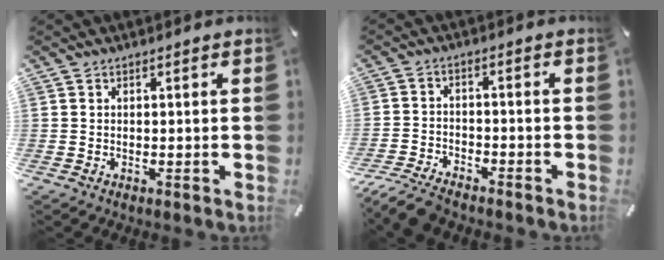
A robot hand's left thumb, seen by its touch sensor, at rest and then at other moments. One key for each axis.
{"total": 6.8, "fx": -6.1, "fy": 2.0, "fz": 2.4, "tx": -0.053, "ty": 0.023, "tz": -0.119}